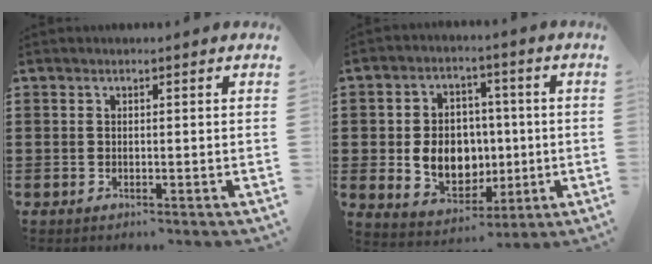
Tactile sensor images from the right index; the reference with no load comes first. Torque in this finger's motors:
{"motor_torque": [1.60, -0.54, 1.05, 0.21]}